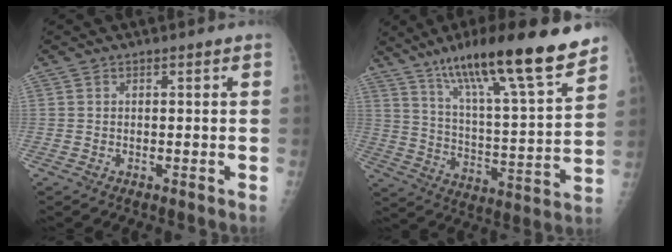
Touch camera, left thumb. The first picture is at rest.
{"total": 23.0, "force": [16.2, 3.1, 16.0], "torque": [-0.238, -0.065, 0.269]}